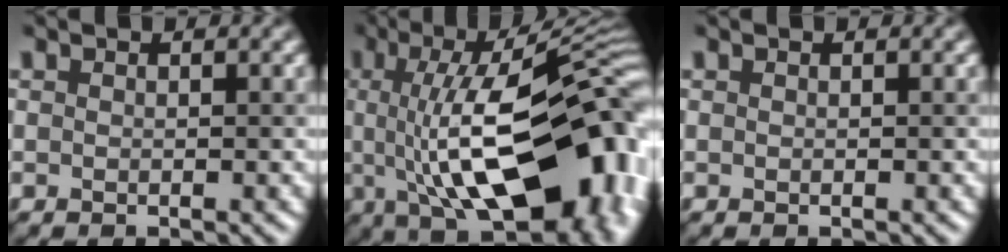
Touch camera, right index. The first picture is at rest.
{"total": 17.2, "force": [-0.8, 7.3, 15.5], "torque": [-0.209, 0.017, 0.000]}
{"total": 0.0}